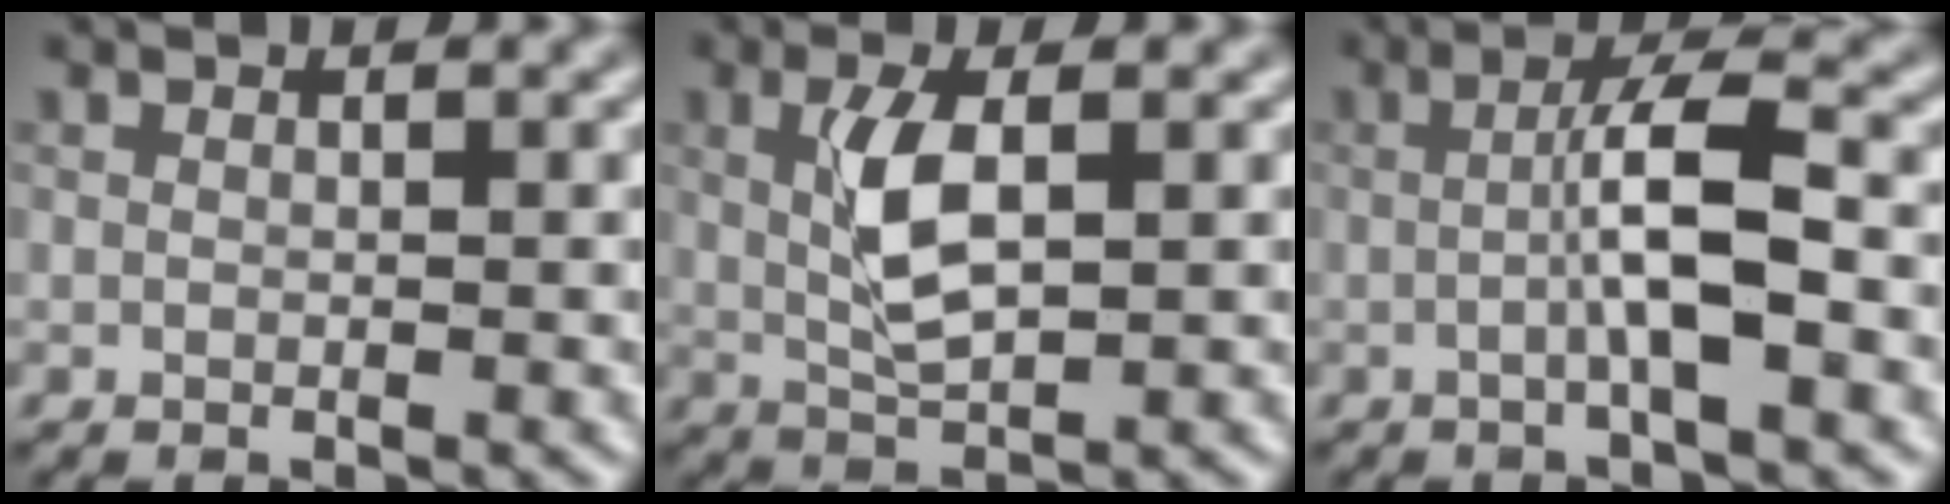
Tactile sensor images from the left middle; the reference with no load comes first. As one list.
[{"total": 3.8, "force": [0.4, 1.3, 3.5], "torque": [-0.078, 0.003, 0.013]}, {"total": 4.7, "force": [-0.4, 0.8, 4.6], "torque": [-0.081, 0.010, -0.008]}]